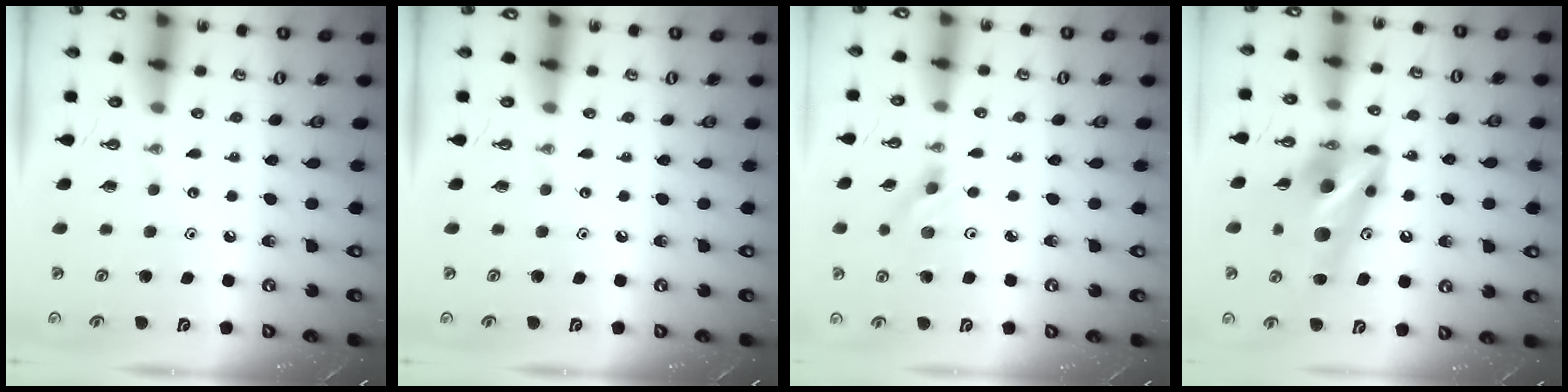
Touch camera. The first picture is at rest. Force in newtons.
{"total": 0.0}
{"total": 2.8, "press": 2.5, "slide": 1.3}
{"total": 14.1, "press": 13.9, "slide": 2.0}